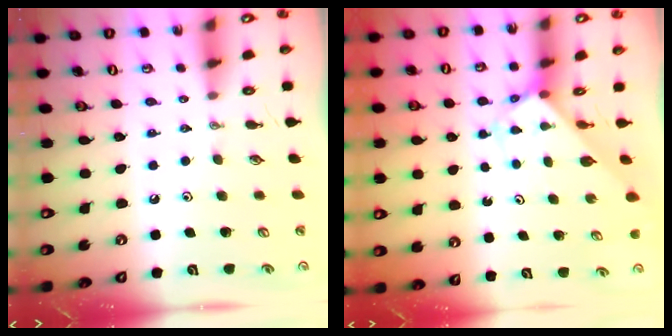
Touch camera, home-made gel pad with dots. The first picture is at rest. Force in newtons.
{"total": 2.7, "press": 2.7, "slide": 0.1}